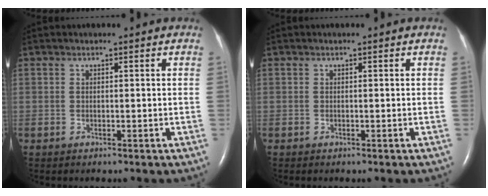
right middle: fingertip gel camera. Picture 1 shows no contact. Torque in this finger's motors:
{"motor_torque": [-0.04, -0.13, -0.05, 0.01]}